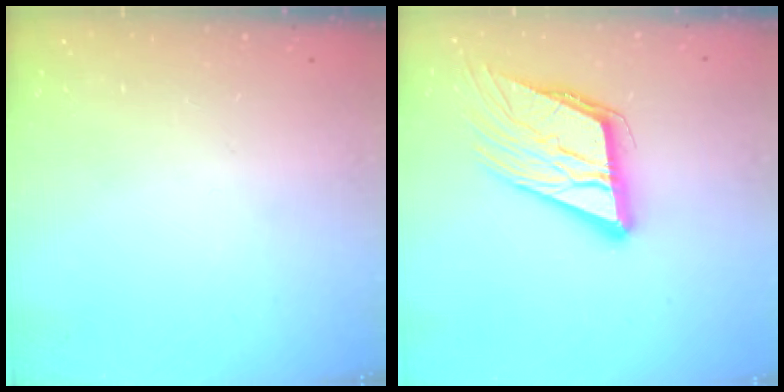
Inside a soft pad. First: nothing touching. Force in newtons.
{"total": 16.2, "press": 15.9, "slide": 2.9}